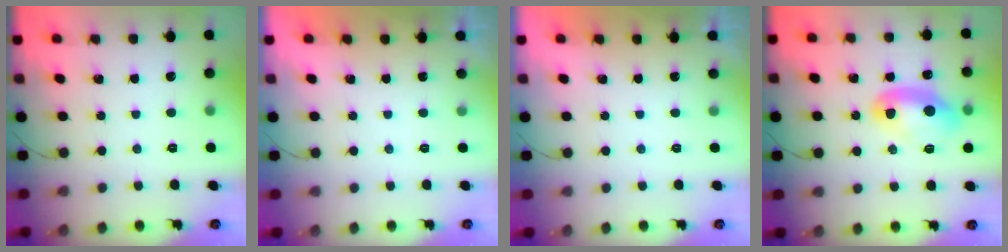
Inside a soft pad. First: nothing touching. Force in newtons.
{"total": 1.9, "press": 0.1, "slide": 1.9}
{"total": 1.8, "press": 0.1, "slide": 1.8}
{"total": 10.2, "press": 10.2, "slide": 0.9}